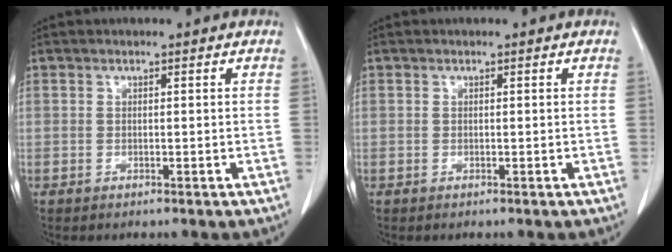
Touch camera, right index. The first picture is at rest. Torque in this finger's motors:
{"motor_torque": [0.00, 0.00, 0.00, 0.00]}